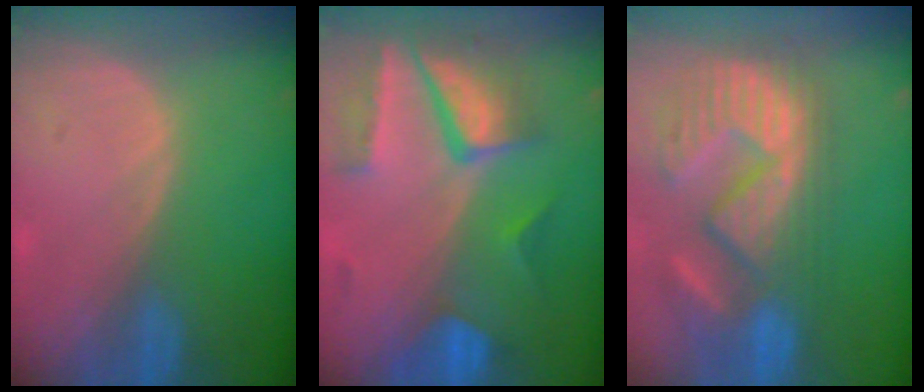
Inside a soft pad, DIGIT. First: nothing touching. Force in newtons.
{"total": 10.2, "press": 8.6, "slide": 5.4}
{"total": 12.9, "press": 12.0, "slide": 4.9}